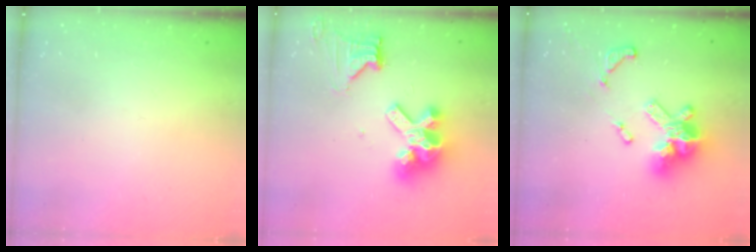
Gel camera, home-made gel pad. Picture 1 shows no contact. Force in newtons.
{"total": 12.4, "press": 12.4, "slide": 0.4}
{"total": 16.6, "press": 16.5, "slide": 1.8}